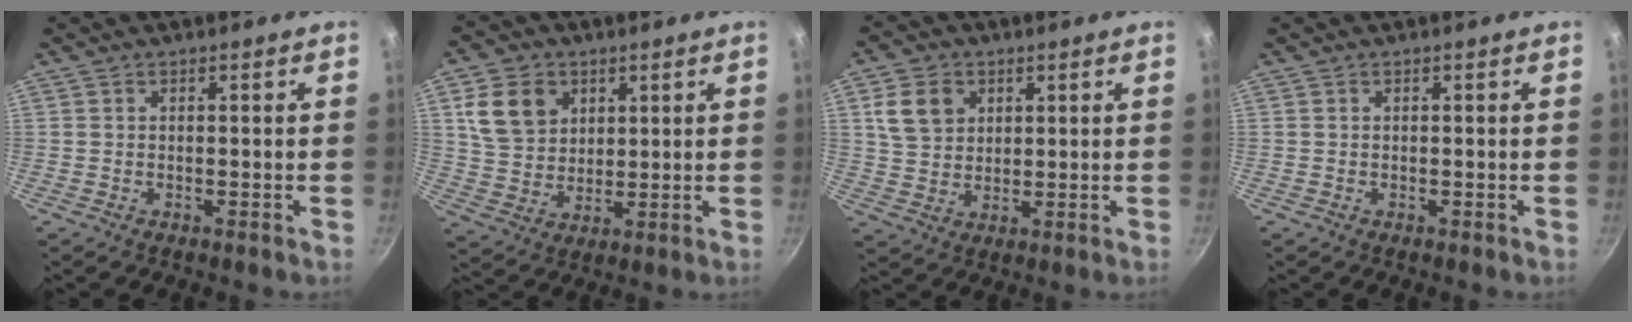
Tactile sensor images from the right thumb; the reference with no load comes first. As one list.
[{"total": 10.5, "force": [3.8, 8.4, 5.1], "torque": [-0.067, -0.008, 0.074]}, {"total": 8.1, "force": [2.8, 6.5, 4.0], "torque": [-0.051, -0.001, 0.053]}, {"total": 0.0}]